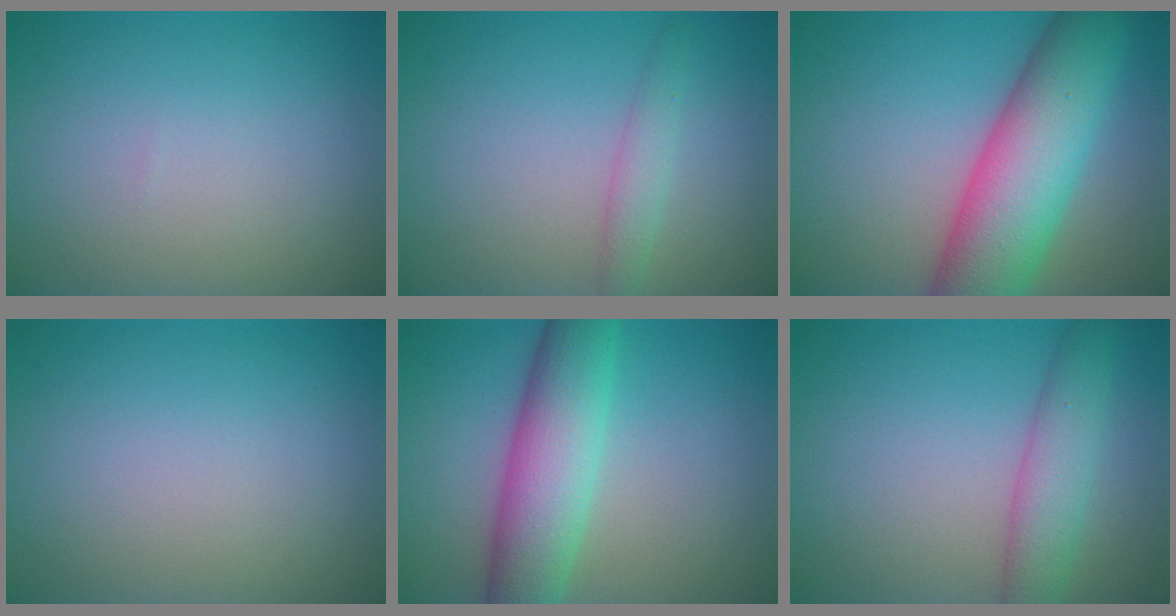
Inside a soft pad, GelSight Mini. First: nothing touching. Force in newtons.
{"total": 1.8, "press": 1.7, "slide": 0.2}
{"total": 11.3, "press": 11.2, "slide": 0.5}
{"total": 0.0}
{"total": 7.8, "press": 7.8, "slide": 0.1}
{"total": 4.0, "press": 4.0, "slide": 0.2}